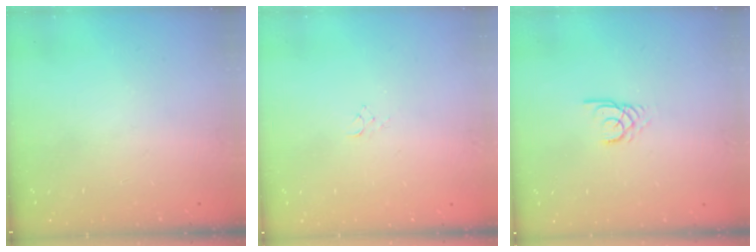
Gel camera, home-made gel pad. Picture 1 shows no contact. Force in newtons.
{"total": 2.9, "press": 2.9, "slide": 0.3}
{"total": 2.1, "press": 2.1, "slide": 0.0}